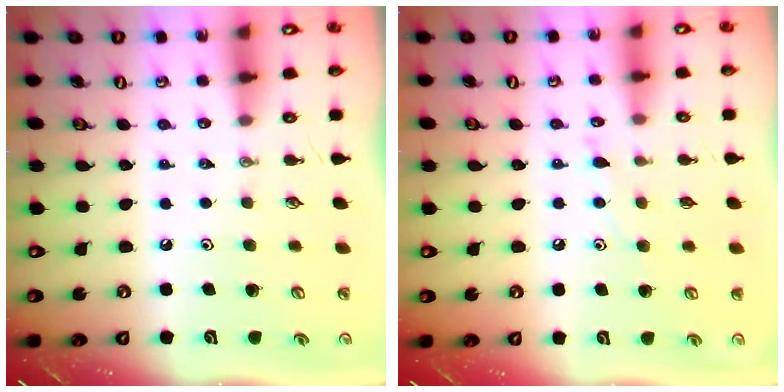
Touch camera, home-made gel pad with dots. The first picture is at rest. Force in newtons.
{"total": 6.3, "press": 6.2, "slide": 0.7}